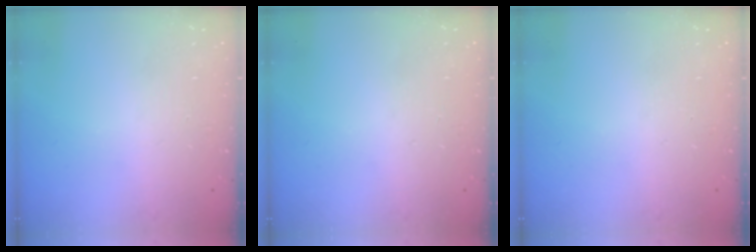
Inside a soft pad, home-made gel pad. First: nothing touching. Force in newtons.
{"total": 0.0}
{"total": 0.0}